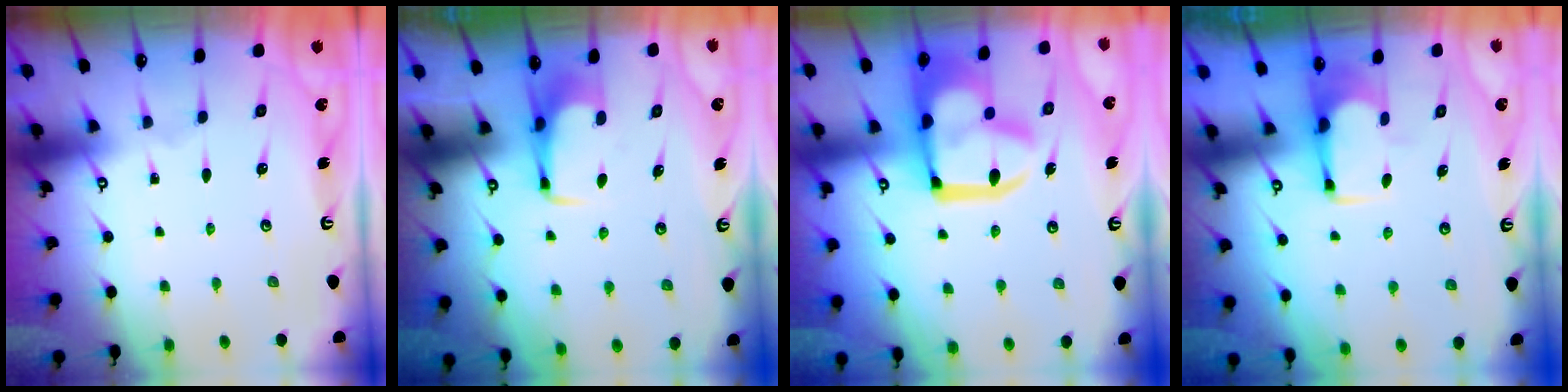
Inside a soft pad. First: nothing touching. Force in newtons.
{"total": 3.0, "press": 3.0, "slide": 0.4}
{"total": 18.6, "press": 18.5, "slide": 1.9}
{"total": 1.8, "press": 1.7, "slide": 0.5}